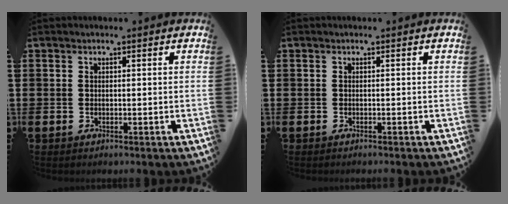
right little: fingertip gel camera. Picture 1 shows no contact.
{"total": 0.0}